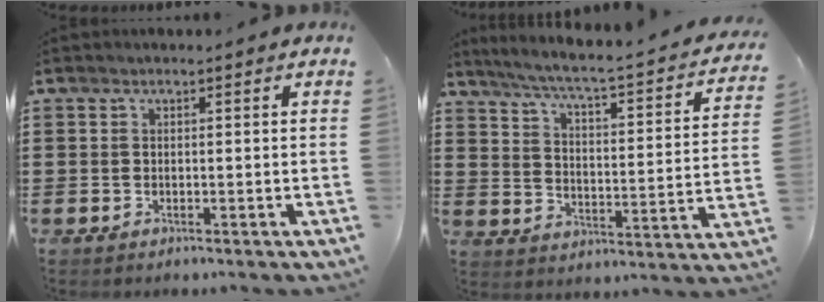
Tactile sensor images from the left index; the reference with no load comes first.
{"total": 4.1, "force": [3.5, -0.2, 2.2], "torque": [-0.063, -0.033, 0.046]}